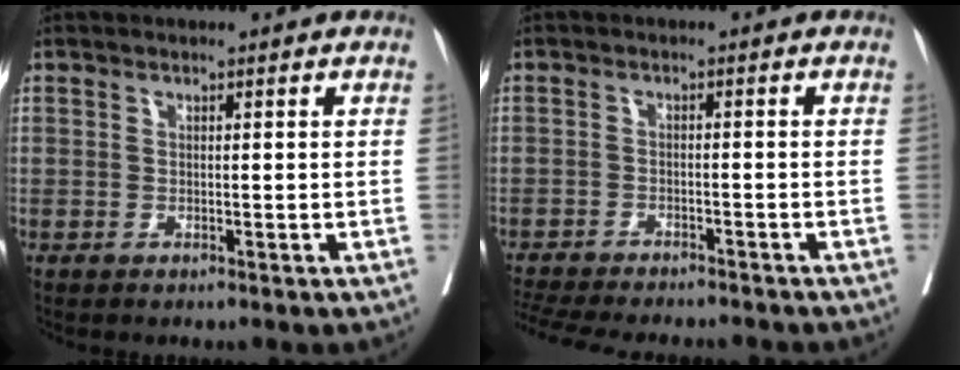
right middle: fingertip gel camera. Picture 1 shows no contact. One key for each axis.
{"total": 15.6, "fx": -14.0, "fy": 2.9, "fz": 6.3, "tx": -0.142, "ty": -0.022, "tz": -0.194}